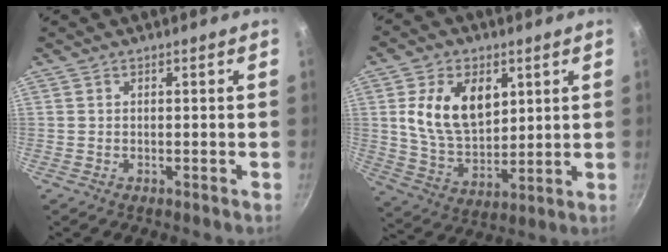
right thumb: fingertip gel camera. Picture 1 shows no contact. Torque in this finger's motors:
{"motor_torque": [0.67, 0.75, 0.35, -0.15, 0.17]}